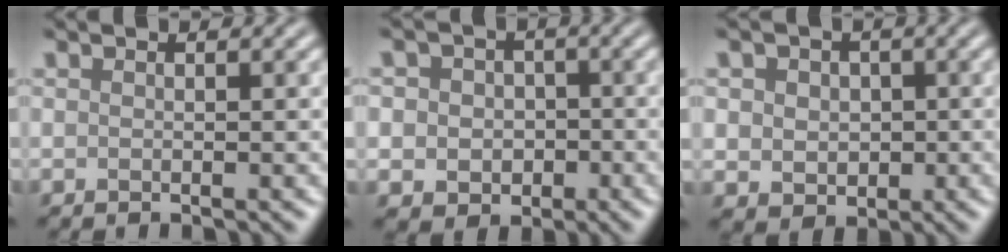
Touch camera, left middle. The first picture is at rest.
{"total": 5.2, "force": [-0.1, 4.7, 2.2], "torque": [-0.018, 0.019, -0.025]}
{"total": 4.0, "force": [0.4, 3.4, 2.1], "torque": [-0.032, 0.009, -0.008]}